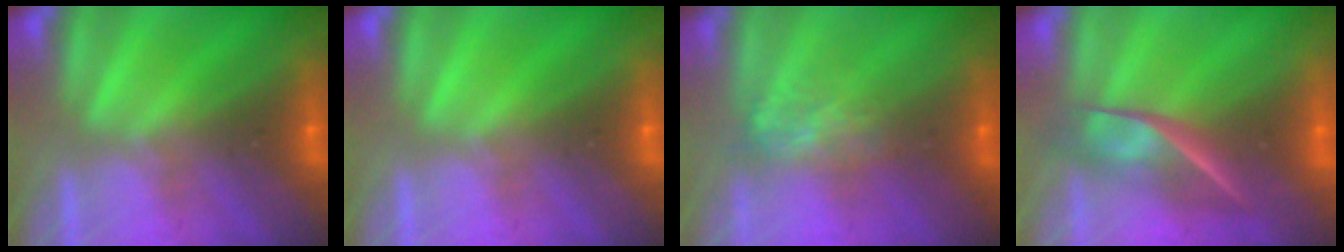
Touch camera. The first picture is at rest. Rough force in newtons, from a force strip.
{"total": 0.0}
{"total": 4.5}
{"total": 2.5}